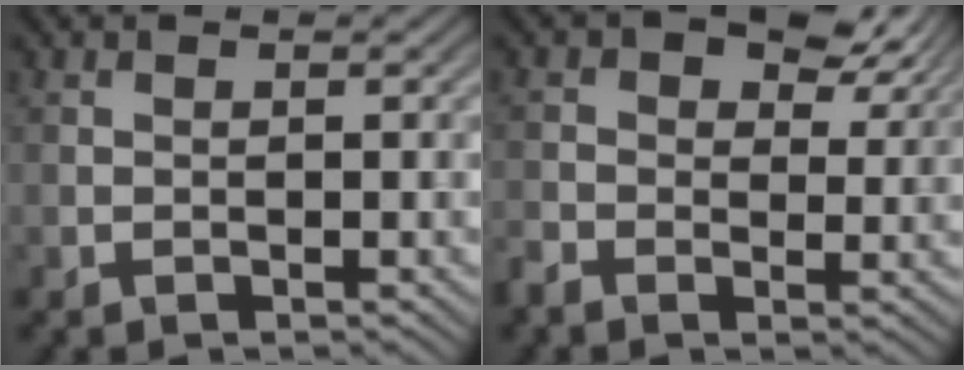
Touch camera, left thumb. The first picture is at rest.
{"total": 6.4, "force": [1.6, 4.4, 4.4], "torque": [-0.075, -0.004, 0.016]}